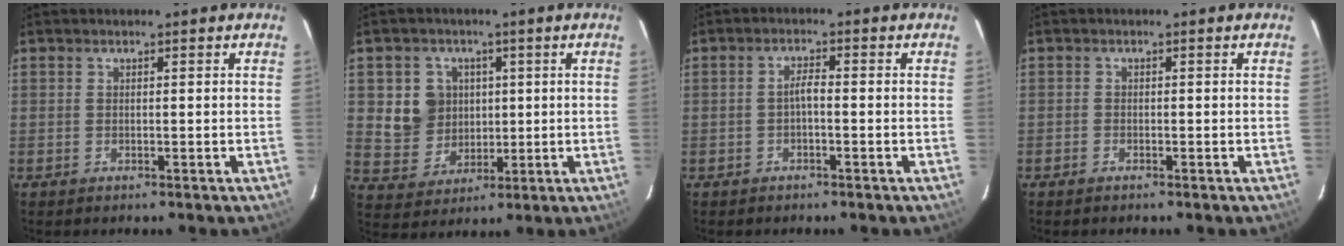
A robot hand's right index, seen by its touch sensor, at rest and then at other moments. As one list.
[{"total": 8.6, "force": [1.5, 8.1, 2.2], "torque": [-0.064, 0.015, 0.043]}, {"total": 1.8, "force": [-0.8, 0.4, 1.6], "torque": [-0.033, 0.008, -0.014]}, {"total": 0.9, "force": [-0.8, 0.4, 0.0], "torque": [-0.005, 0.002, -0.017]}]